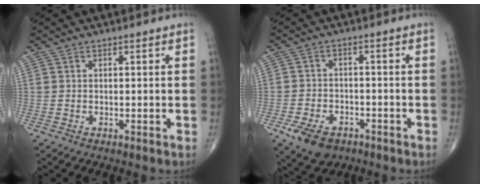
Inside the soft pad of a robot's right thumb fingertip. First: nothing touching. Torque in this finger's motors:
{"motor_torque": [1.05, 0.27, 0.03, -0.70, 0.16]}